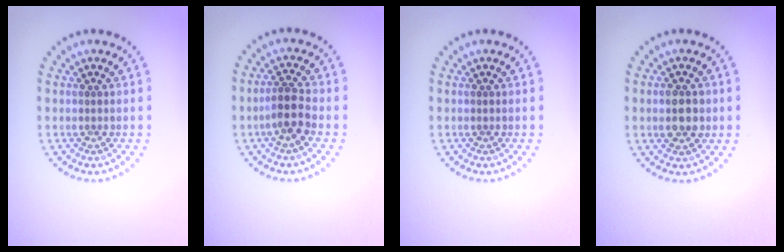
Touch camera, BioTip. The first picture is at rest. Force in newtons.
{"total": 2.6, "press": 2.3, "slide": 1.2}
{"total": 0.0}
{"total": 2.9, "press": 2.9, "slide": 0.2}